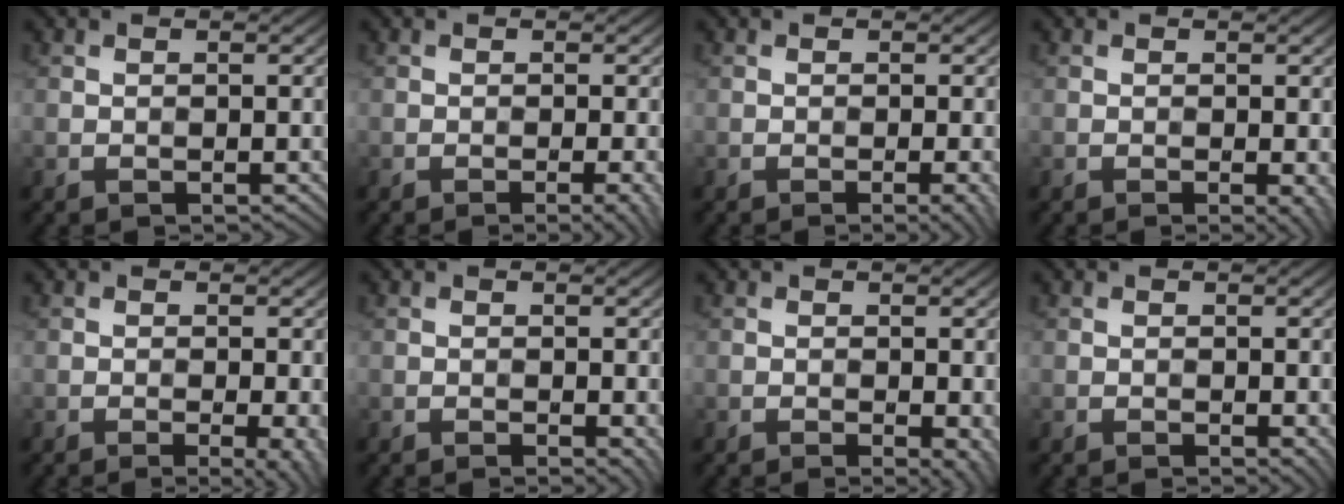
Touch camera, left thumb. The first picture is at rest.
{"total": 2.2, "force": [-0.9, 0.4, 2.0], "torque": [-0.024, 0.003, -0.017]}
{"total": 1.9, "force": [-0.8, 0.3, 1.8], "torque": [-0.022, 0.003, -0.014]}
{"total": 1.5, "force": [-0.4, 0.3, 1.4], "torque": [-0.019, -0.004, -0.008]}
{"total": 2.8, "force": [-0.8, 0.5, 2.6], "torque": [-0.036, -0.001, -0.014]}
{"total": 1.2, "force": [-0.3, 0.4, 1.1], "torque": [-0.016, -0.006, -0.004]}
{"total": 2.0, "force": [-0.6, 0.6, 1.8], "torque": [-0.023, -0.006, -0.007]}
{"total": 0.9, "force": [-0.2, 0.5, 0.8], "torque": [-0.012, -0.006, -0.003]}